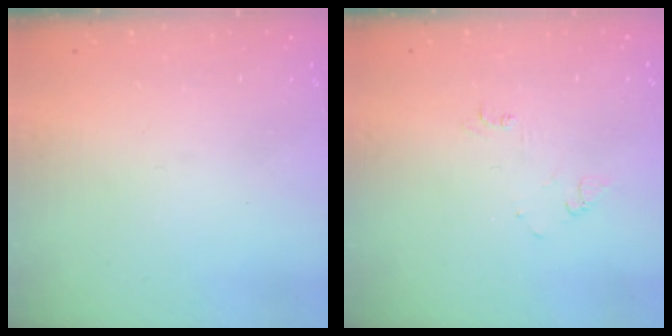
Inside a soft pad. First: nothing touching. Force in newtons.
{"total": 3.7, "press": 3.7, "slide": 0.4}